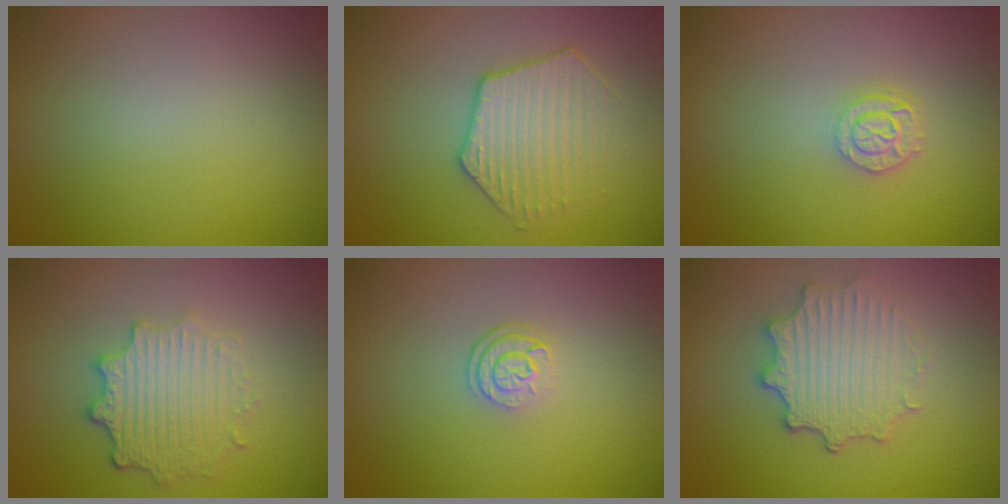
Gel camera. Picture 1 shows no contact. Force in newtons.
{"total": 3.5, "press": 3.4, "slide": 0.9}
{"total": 2.2, "press": 1.8, "slide": 1.2}
{"total": 4.4, "press": 3.6, "slide": 2.6}
{"total": 2.6, "press": 1.9, "slide": 1.8}
{"total": 4.7, "press": 3.7, "slide": 2.9}